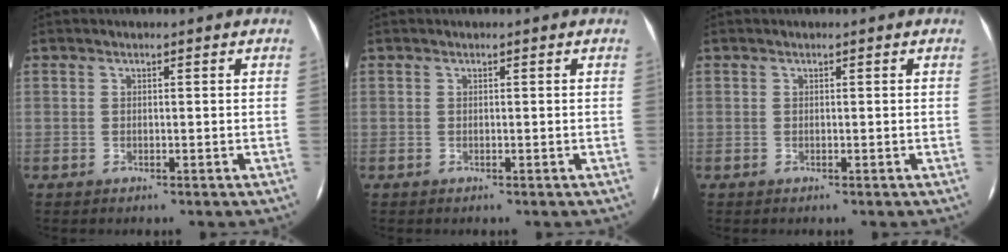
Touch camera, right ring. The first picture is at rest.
{"total": 0.0}
{"total": 0.0}